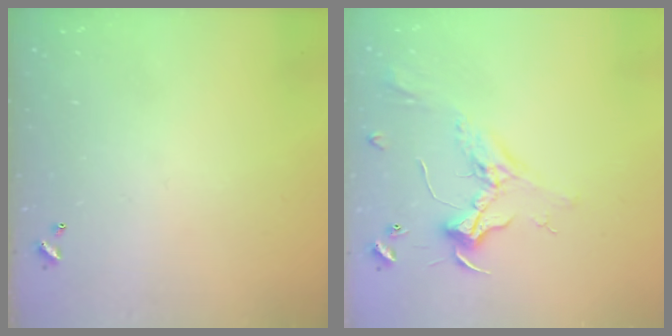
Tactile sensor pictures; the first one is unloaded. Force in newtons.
{"total": 2.5, "press": 2.3, "slide": 0.8}